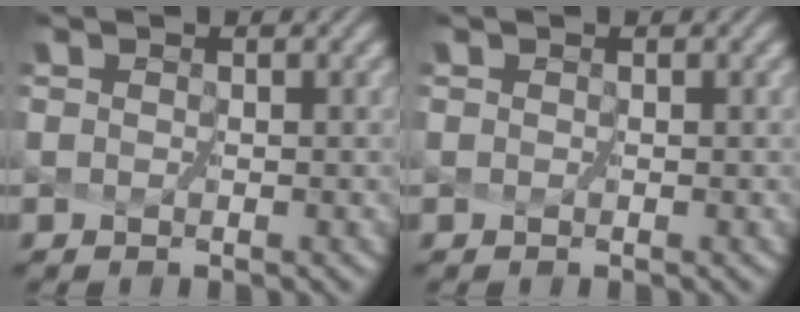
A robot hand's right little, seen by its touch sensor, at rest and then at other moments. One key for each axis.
{"total": 0.0}